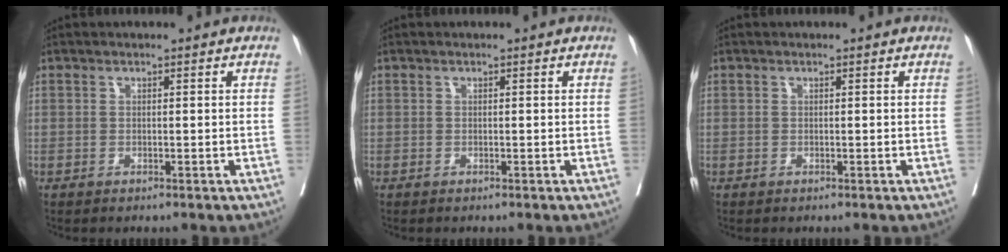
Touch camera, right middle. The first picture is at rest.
{"total": 0.0}
{"total": 0.0}